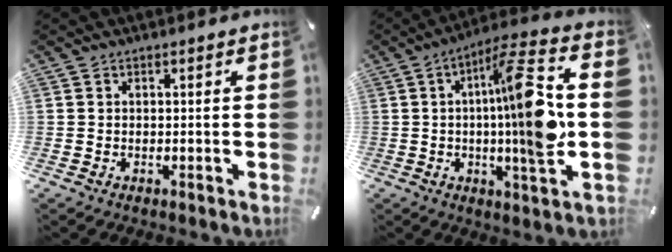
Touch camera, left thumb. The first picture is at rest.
{"total": 18.1, "force": [1.2, 2.4, 17.9], "torque": [-0.292, -0.008, 0.006]}